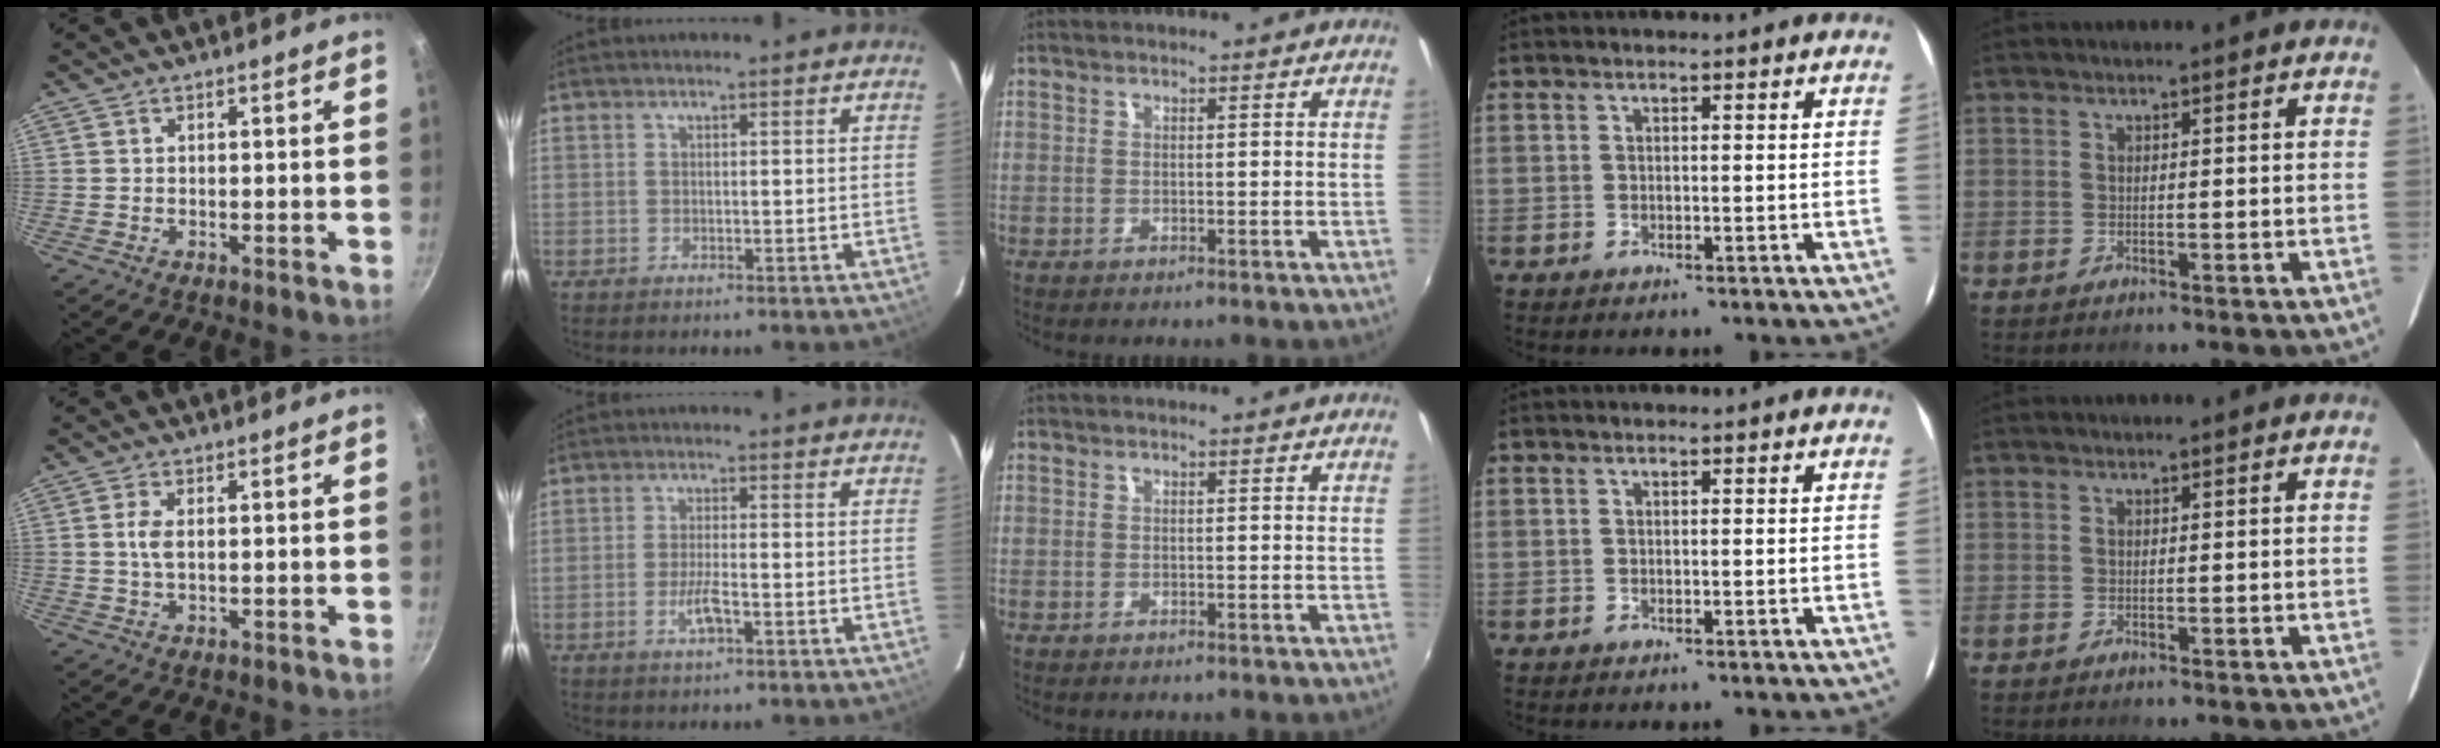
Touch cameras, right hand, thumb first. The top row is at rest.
{"thumb": {"total": 2.8, "force": [0.3, 1.2, 2.6], "torque": [-0.058, 0.002, 0.005]}, "index": {"total": 4.0, "force": [-1.9, 0.9, 3.4], "torque": [-0.070, -0.005, -0.036]}}